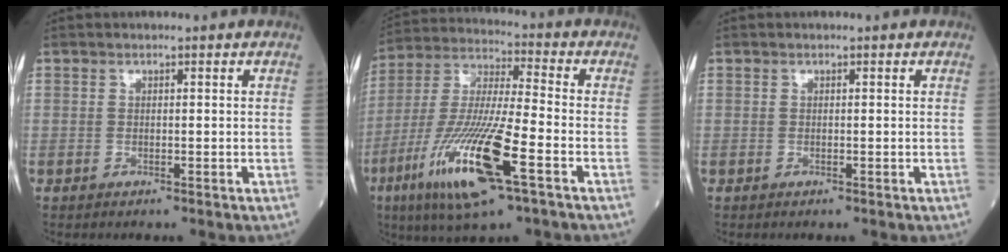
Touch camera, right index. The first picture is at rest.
{"total": 18.2, "force": [-7.8, 1.9, 16.3], "torque": [-0.352, -0.033, -0.145]}
{"total": 0.0}